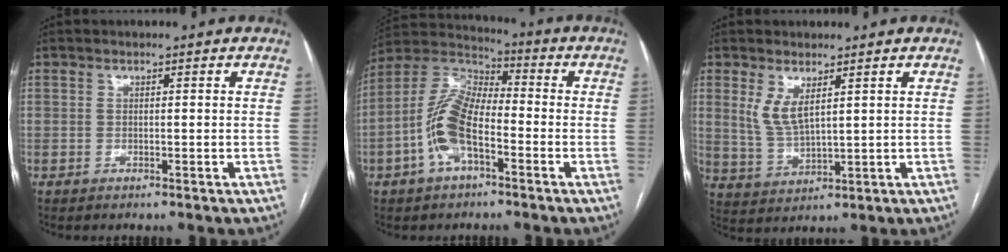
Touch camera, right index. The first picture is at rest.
{"total": 11.4, "force": [-3.7, 5.1, 9.5], "torque": [-0.211, 0.023, -0.076]}
{"total": 5.0, "force": [2.3, 1.7, 4.1], "torque": [-0.091, -0.008, 0.058]}